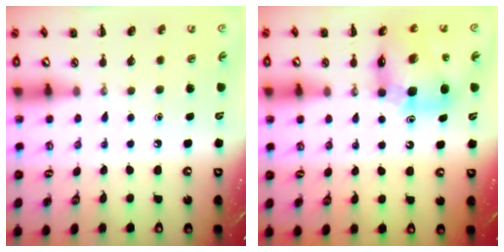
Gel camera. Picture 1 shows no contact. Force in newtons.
{"total": 13.1, "press": 12.4, "slide": 4.2}